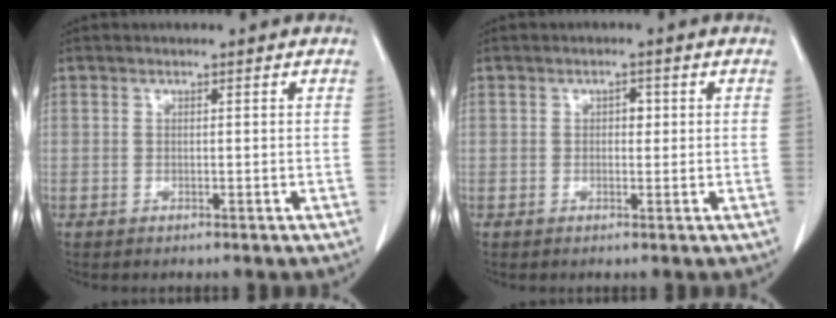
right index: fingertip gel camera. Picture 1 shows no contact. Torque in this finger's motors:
{"motor_torque": [0.21, 0.04, 0.01, 0.00]}